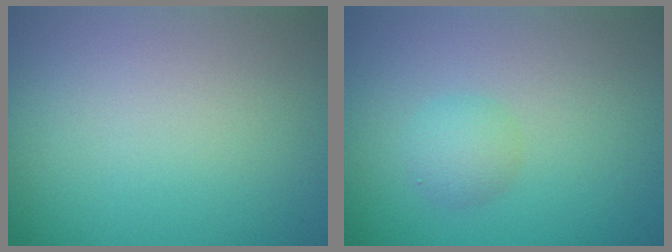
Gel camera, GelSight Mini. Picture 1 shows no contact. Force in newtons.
{"total": 1.7, "press": 1.7, "slide": 0.0}